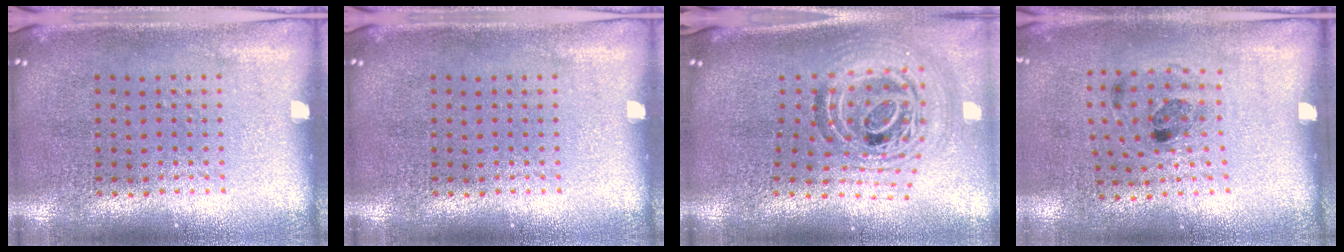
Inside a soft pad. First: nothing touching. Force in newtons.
{"total": 0.0}
{"total": 1.9, "press": 1.5, "slide": 1.0}
{"total": 1.2, "press": 0.8, "slide": 0.9}